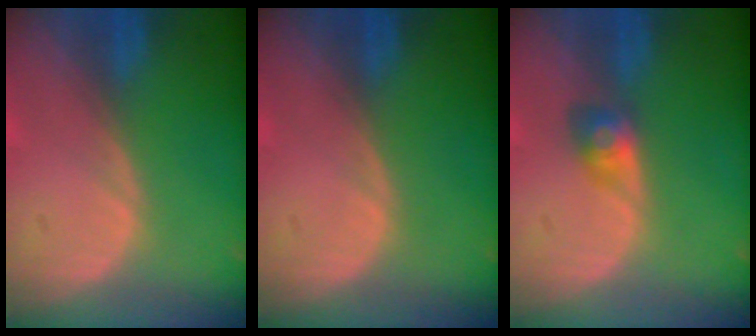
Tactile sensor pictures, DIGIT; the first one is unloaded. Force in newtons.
{"total": 0.0}
{"total": 3.1, "press": 2.7, "slide": 1.5}